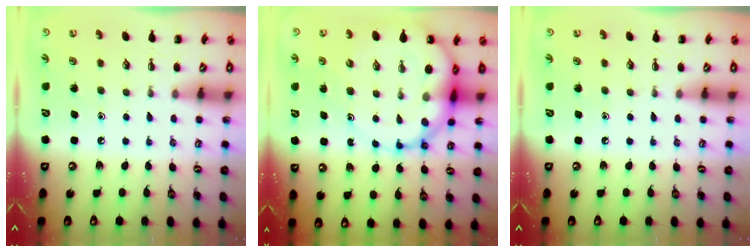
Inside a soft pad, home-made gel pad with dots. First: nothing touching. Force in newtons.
{"total": 16.1, "press": 15.4, "slide": 4.4}
{"total": 0.0}